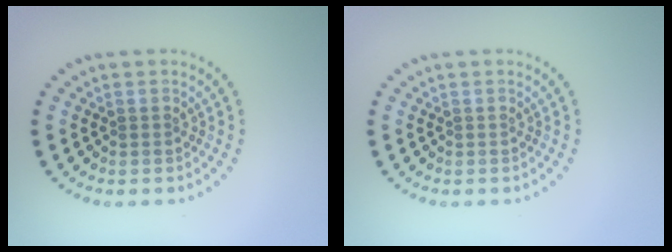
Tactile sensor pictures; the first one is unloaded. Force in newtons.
{"total": 0.0}